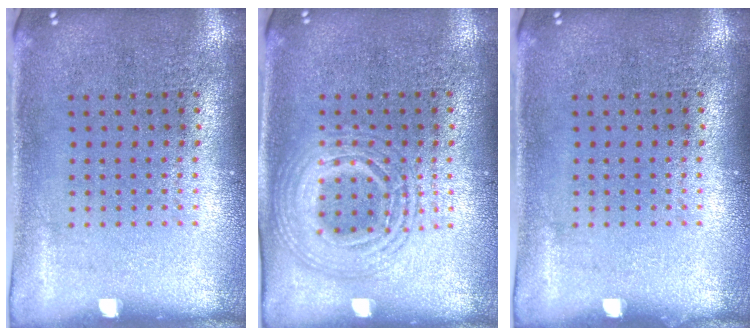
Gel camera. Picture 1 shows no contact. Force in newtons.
{"total": 2.8, "press": 2.8, "slide": 0.3}
{"total": 0.0}